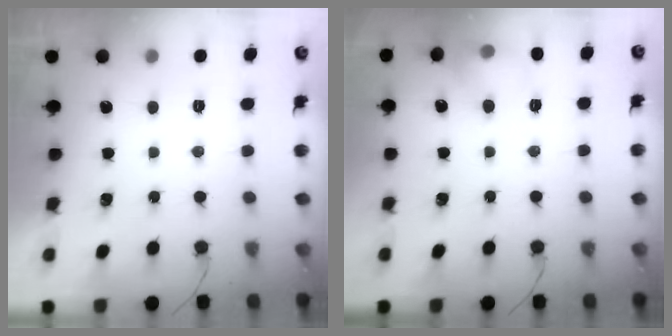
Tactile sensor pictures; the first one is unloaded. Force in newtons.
{"total": 8.8, "press": 8.7, "slide": 1.4}